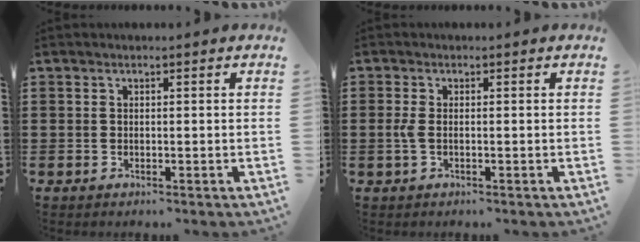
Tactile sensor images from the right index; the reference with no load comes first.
{"total": 1.8, "force": [-0.2, 0.6, 1.7], "torque": [-0.047, -0.005, -0.009]}